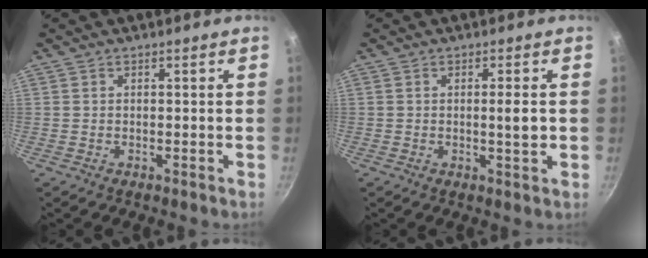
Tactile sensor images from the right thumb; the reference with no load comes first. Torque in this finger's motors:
{"motor_torque": [2.42, 2.59, 0.31, 0.22, 0.11]}